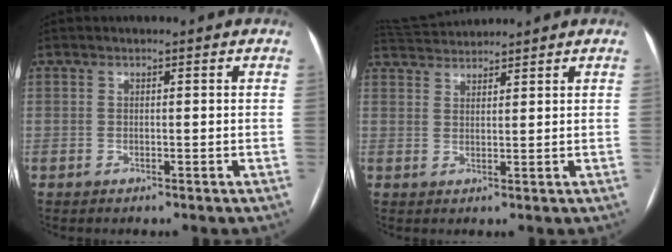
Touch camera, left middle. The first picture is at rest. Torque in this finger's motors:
{"motor_torque": [0.09, -0.32, -0.13, -0.03]}